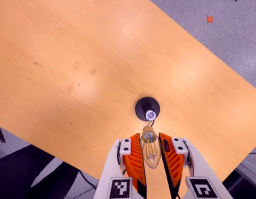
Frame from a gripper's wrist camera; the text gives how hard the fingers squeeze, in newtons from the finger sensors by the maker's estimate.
{"total": 14.4, "left": 16.0, "right": 12.9}